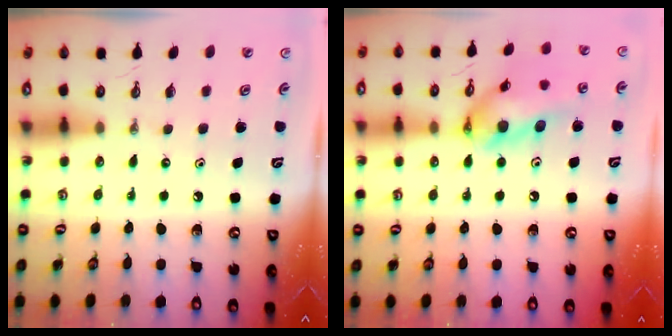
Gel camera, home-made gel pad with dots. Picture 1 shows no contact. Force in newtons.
{"total": 14.2, "press": 14.2, "slide": 1.2}